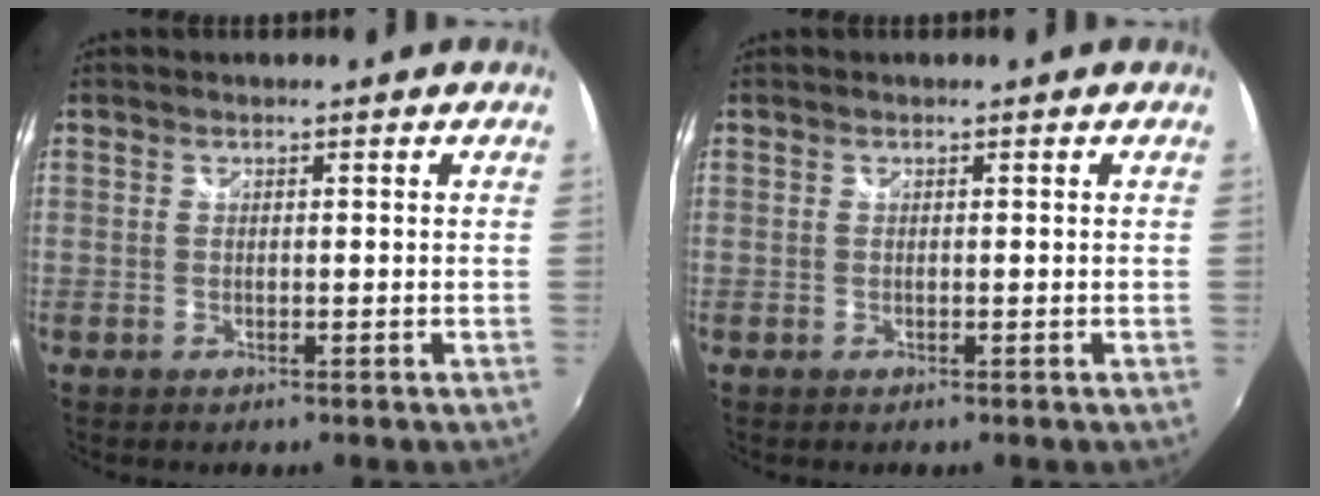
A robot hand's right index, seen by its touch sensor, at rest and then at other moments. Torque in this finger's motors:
{"motor_torque": [0.04, 0.06, -0.04, -0.01]}